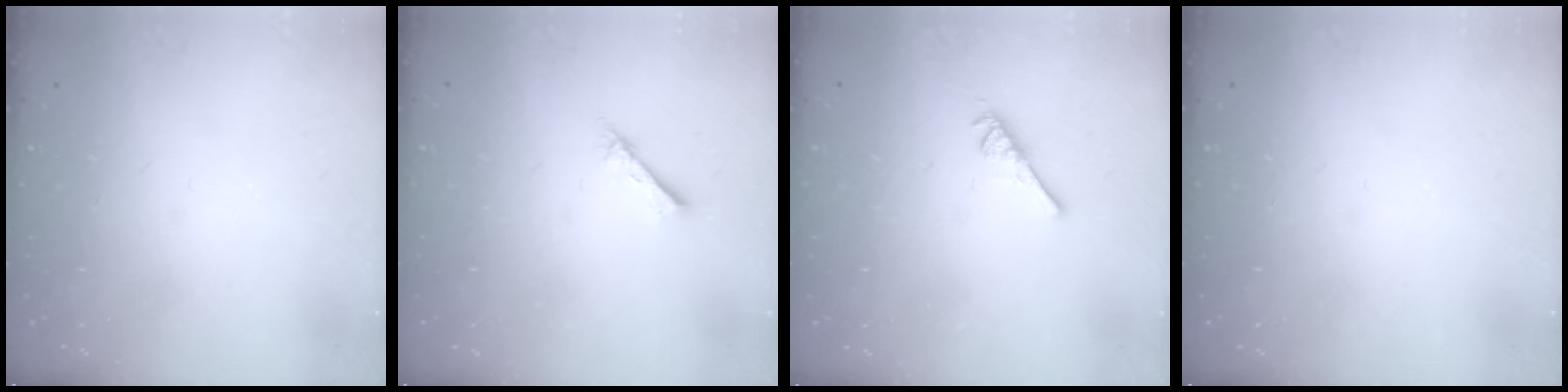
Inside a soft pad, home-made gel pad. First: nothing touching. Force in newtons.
{"total": 2.3, "press": 2.3, "slide": 0.3}
{"total": 5.0, "press": 4.9, "slide": 0.8}
{"total": 0.0}